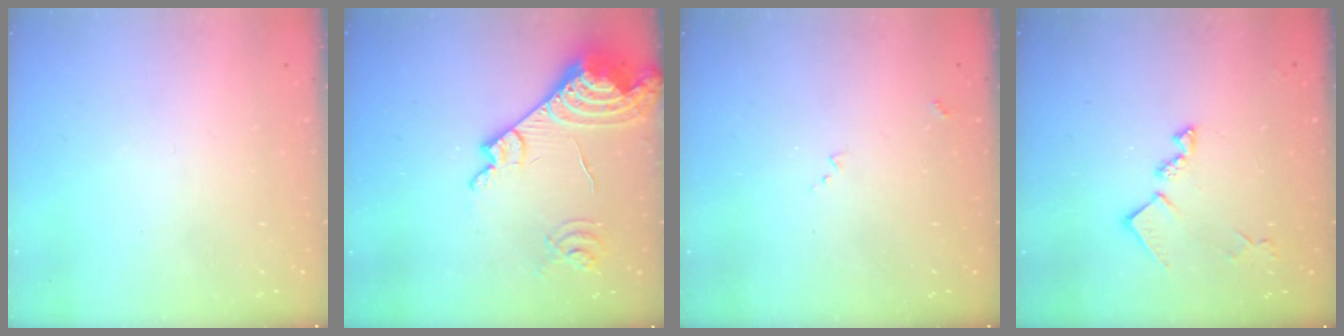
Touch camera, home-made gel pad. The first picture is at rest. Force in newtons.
{"total": 17.7, "press": 17.7, "slide": 1.8}
{"total": 7.5, "press": 7.5, "slide": 0.9}
{"total": 12.0, "press": 12.0, "slide": 0.4}